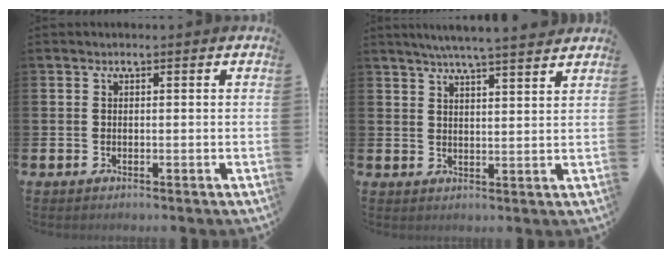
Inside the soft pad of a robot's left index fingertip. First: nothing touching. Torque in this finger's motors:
{"motor_torque": [1.01, -1.13, 0.52, 0.06]}